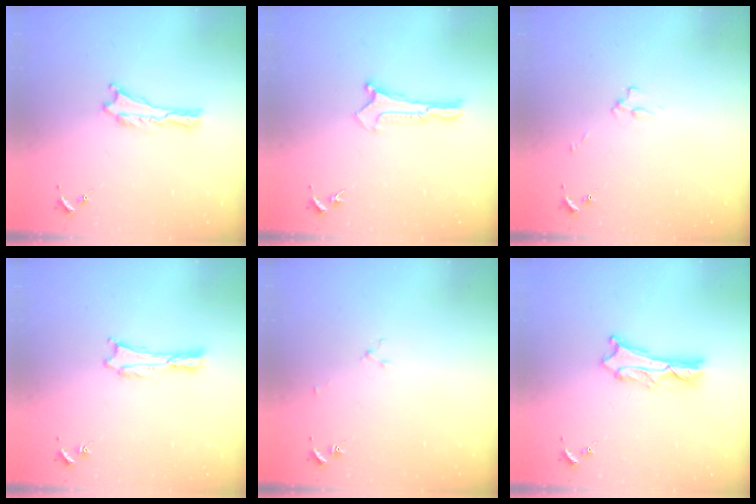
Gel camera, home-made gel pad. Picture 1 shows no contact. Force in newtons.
{"total": 0.0}
{"total": 2.5, "press": 2.5, "slide": 0.3}
{"total": 0.7, "press": 0.7, "slide": 0.1}
{"total": 1.6, "press": 1.6, "slide": 0.2}
{"total": 2.6, "press": 2.6, "slide": 0.3}